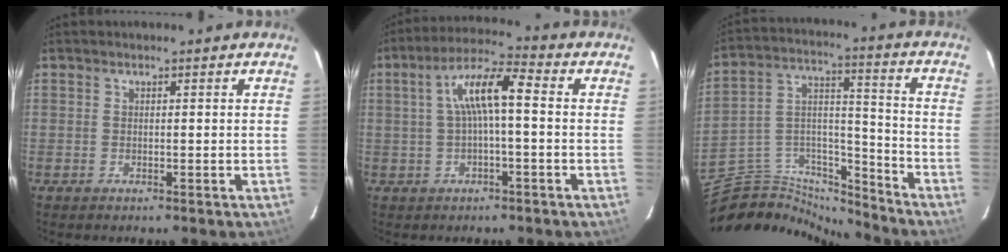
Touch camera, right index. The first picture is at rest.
{"total": 8.2, "force": [0.3, 1.7, 8.1], "torque": [-0.157, 0.022, 0.007]}
{"total": 17.6, "force": [-15.8, 5.6, 5.4], "torque": [-0.114, 0.046, -0.270]}